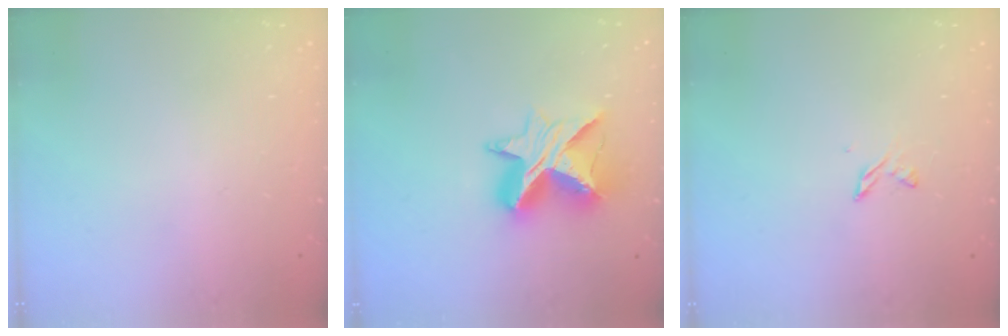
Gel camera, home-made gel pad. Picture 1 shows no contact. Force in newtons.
{"total": 13.8, "press": 13.7, "slide": 0.9}
{"total": 3.0, "press": 2.9, "slide": 0.4}